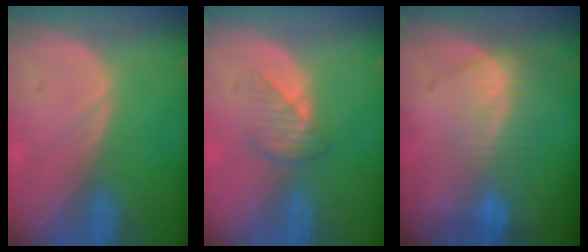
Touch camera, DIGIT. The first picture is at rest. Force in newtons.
{"total": 3.2, "press": 3.0, "slide": 1.0}
{"total": 7.4, "press": 6.2, "slide": 3.9}